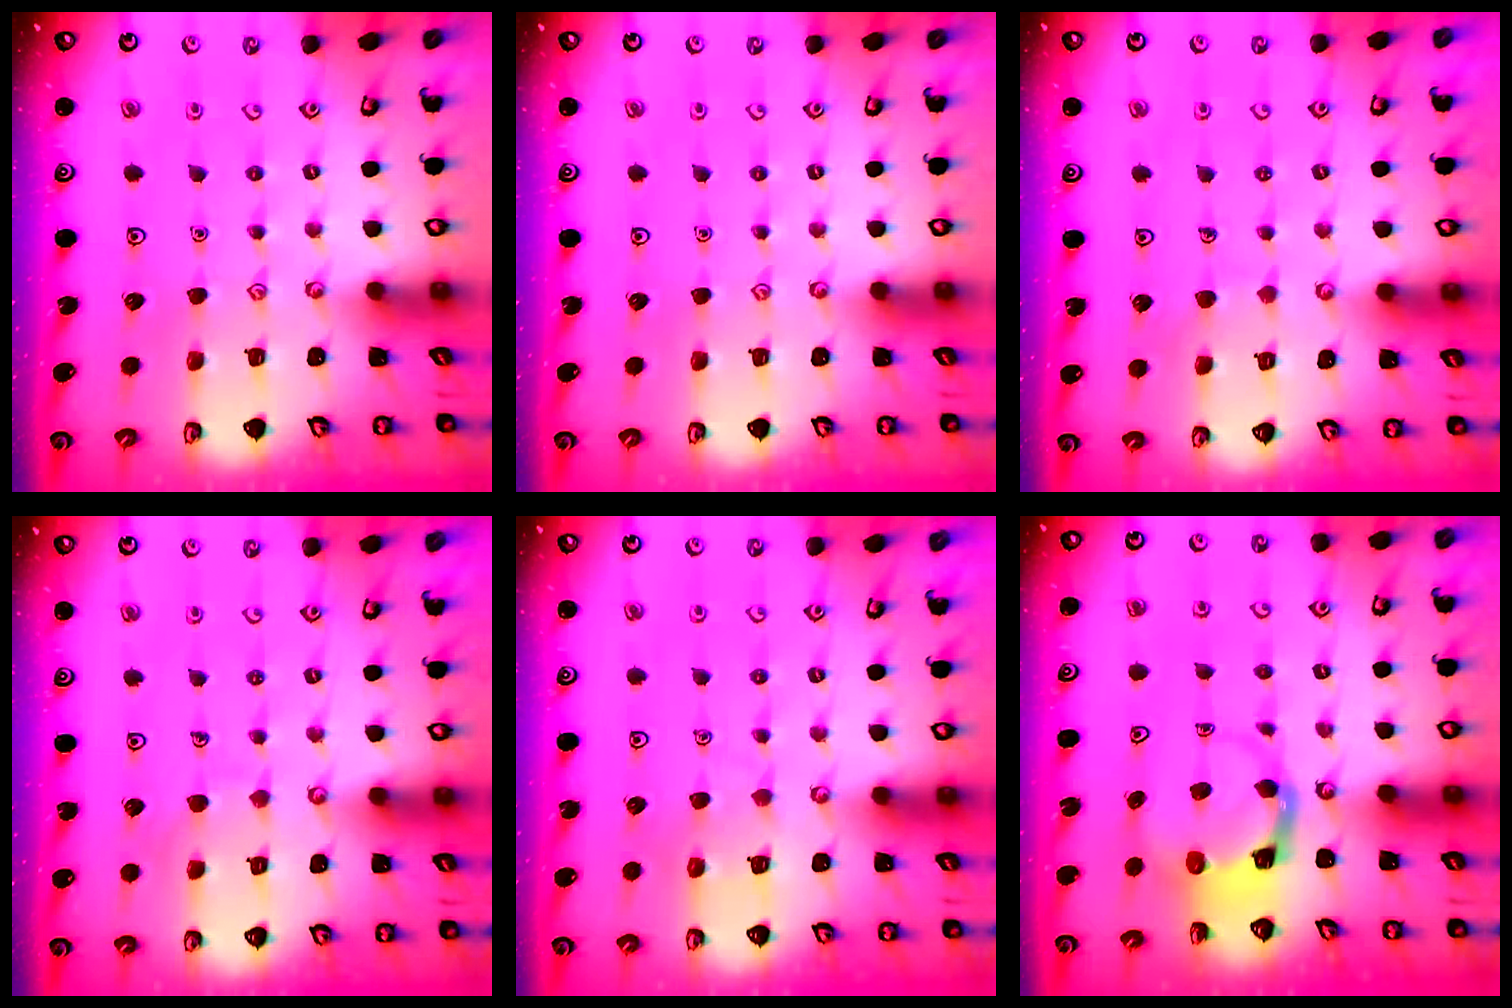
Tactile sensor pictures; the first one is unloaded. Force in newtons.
{"total": 0.0}
{"total": 3.9, "press": 3.9, "slide": 0.2}
{"total": 5.0, "press": 5.0, "slide": 0.4}
{"total": 4.9, "press": 4.9, "slide": 0.4}
{"total": 4.0, "press": 3.9, "slide": 0.4}